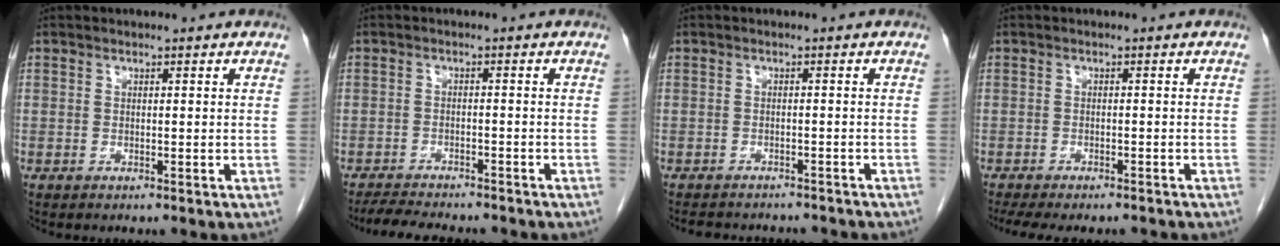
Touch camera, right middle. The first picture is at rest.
{"total": 7.7, "force": [-7.0, 1.7, 2.9], "torque": [-0.044, -0.010, -0.106]}
{"total": 9.0, "force": [-8.2, 2.6, 2.7], "torque": [-0.043, 0.002, -0.095]}
{"total": 10.2, "force": [-8.8, 2.6, 4.3], "torque": [-0.070, -0.009, -0.118]}